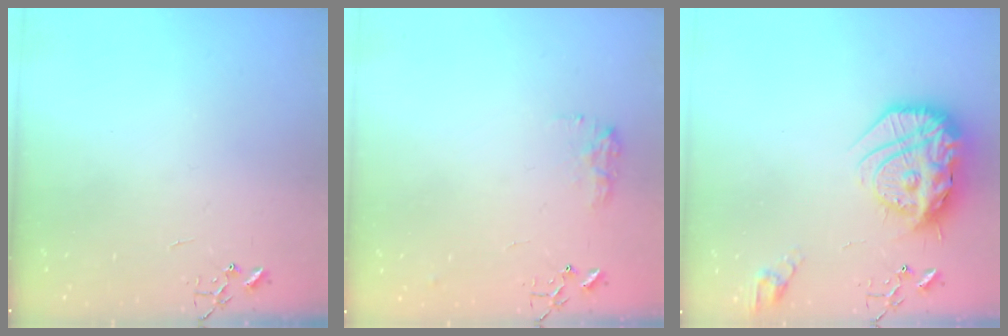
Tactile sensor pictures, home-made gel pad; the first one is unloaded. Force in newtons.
{"total": 8.5, "press": 8.4, "slide": 0.3}
{"total": 22.8, "press": 22.7, "slide": 2.0}